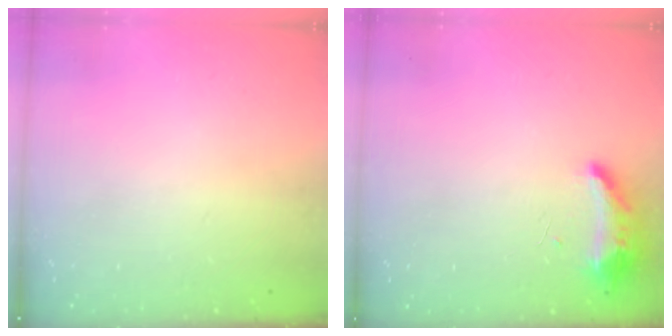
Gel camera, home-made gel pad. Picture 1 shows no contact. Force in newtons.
{"total": 18.6, "press": 10.8, "slide": 15.1}